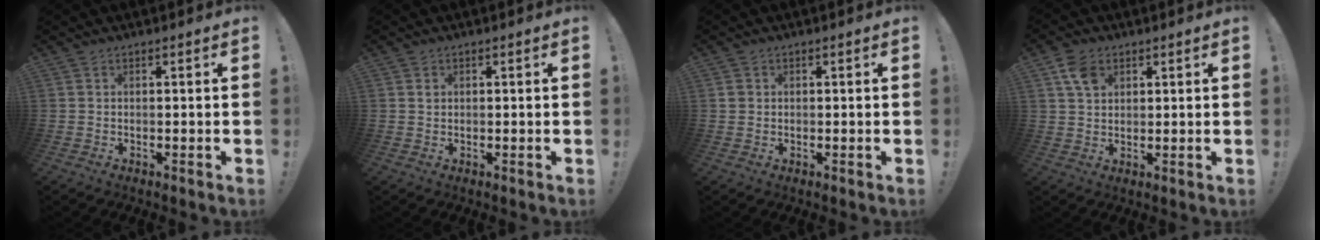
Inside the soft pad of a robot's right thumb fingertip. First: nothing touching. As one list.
[{"total": 0.7, "force": [0.4, 0.6, 0.0], "torque": [0.004, 0.000, 0.008]}, {"total": 1.4, "force": [0.5, 1.3, 0.3], "torque": [-0.001, 0.002, 0.008]}, {"total": 6.6, "force": [3.3, 4.6, 3.5], "torque": [-0.052, -0.005, 0.063]}]